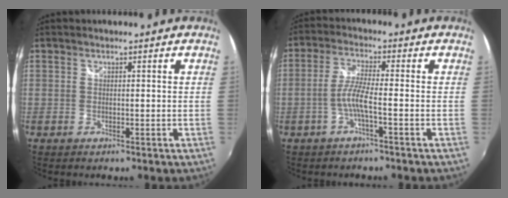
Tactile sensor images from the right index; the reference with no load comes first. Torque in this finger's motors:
{"motor_torque": [0.02, 0.15, 0.40, 0.09]}